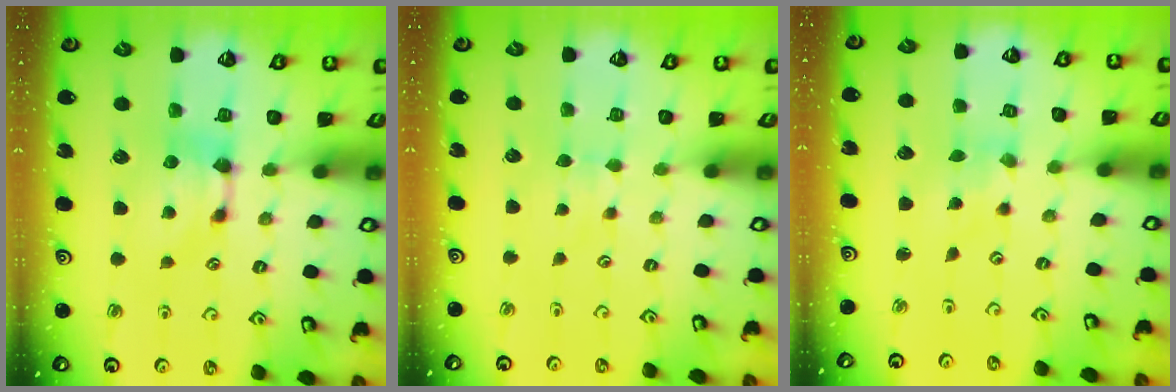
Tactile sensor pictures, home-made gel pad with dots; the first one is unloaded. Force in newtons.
{"total": 2.8, "press": 2.8, "slide": 0.3}
{"total": 4.0, "press": 4.0, "slide": 0.8}